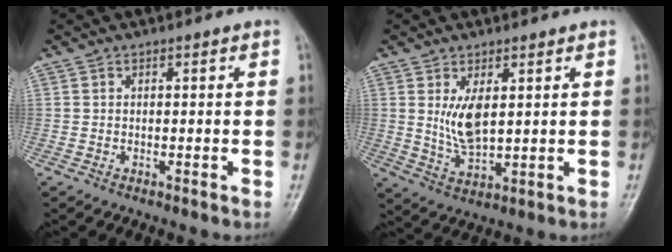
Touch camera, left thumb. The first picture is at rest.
{"total": 6.2, "force": [1.8, 3.0, 5.1], "torque": [-0.088, -0.021, 0.046]}